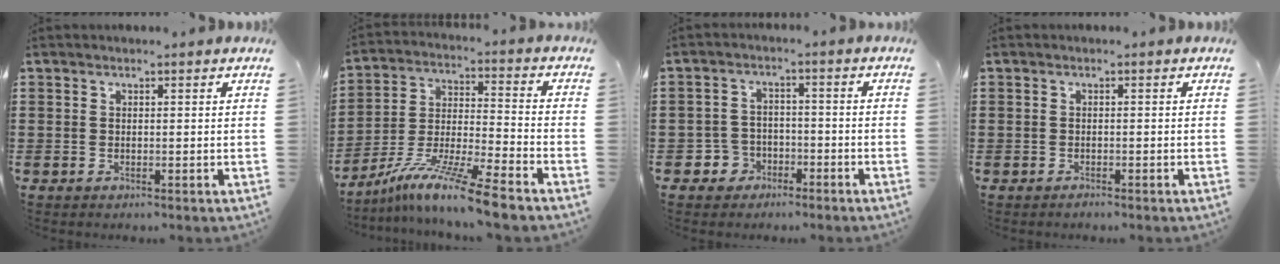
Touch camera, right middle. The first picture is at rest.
{"total": 11.1, "force": [-9.1, -0.5, 6.2], "torque": [-0.120, 0.002, -0.182]}
{"total": 3.5, "force": [-2.4, 2.6, 0.4], "torque": [-0.025, 0.004, -0.053]}
{"total": 0.6, "force": [-0.6, 0.1, 0.1], "torque": [-0.002, -0.001, -0.013]}